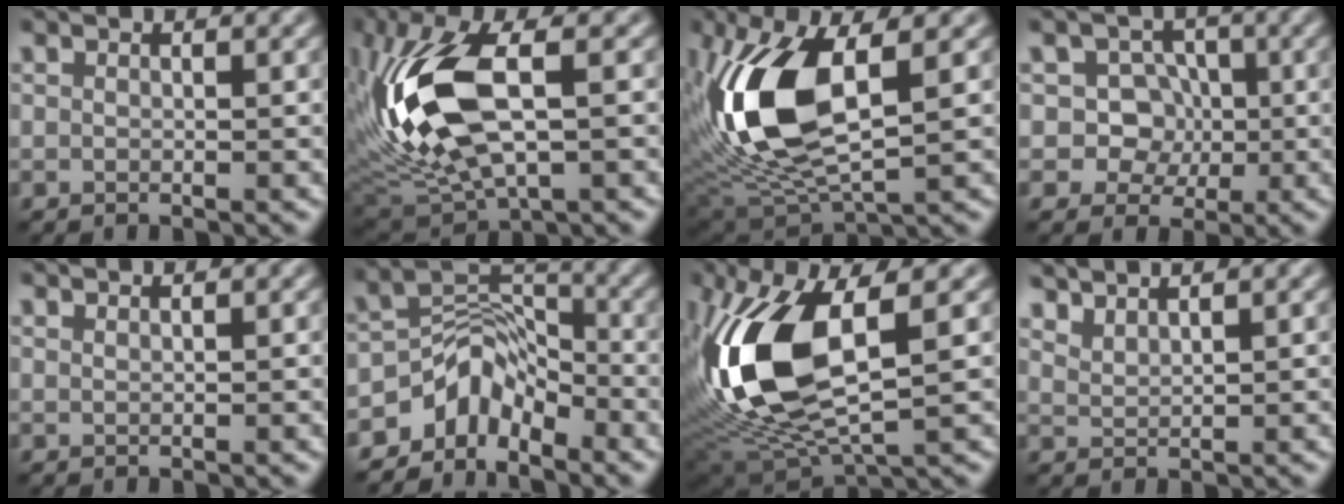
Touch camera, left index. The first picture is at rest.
{"total": 11.7, "force": [0.8, 5.5, 10.3], "torque": [-0.227, 0.005, 0.010]}
{"total": 11.2, "force": [1.6, 5.1, 9.8], "torque": [-0.216, 0.001, 0.028]}
{"total": 4.6, "force": [-0.1, 4.2, 1.9], "torque": [-0.003, 0.014, -0.023]}
{"total": 1.1, "force": [0.9, 0.3, 0.5], "torque": [0.000, -0.005, 0.007]}
{"total": 4.4, "force": [-3.4, 2.4, 1.6], "torque": [-0.011, 0.007, -0.069]}
{"total": 12.3, "force": [1.7, 5.2, 11.1], "torque": [-0.243, -0.002, 0.034]}
{"total": 3.0, "force": [2.8, 0.5, 0.9], "torque": [-0.008, 0.003, 0.046]}